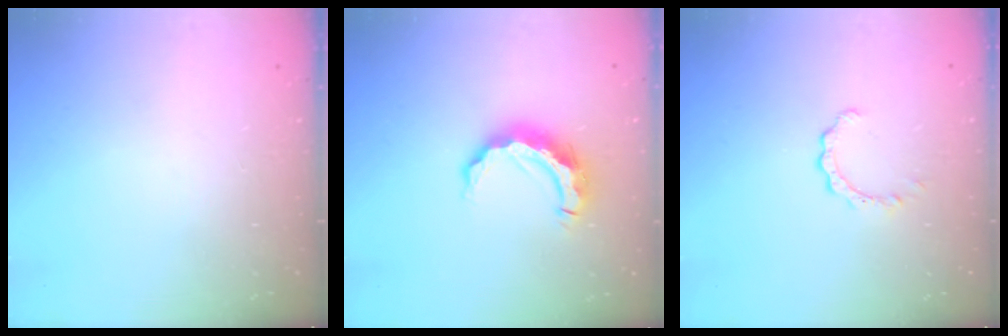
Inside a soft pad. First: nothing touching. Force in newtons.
{"total": 10.8, "press": 10.8, "slide": 1.0}
{"total": 2.3, "press": 2.3, "slide": 0.3}